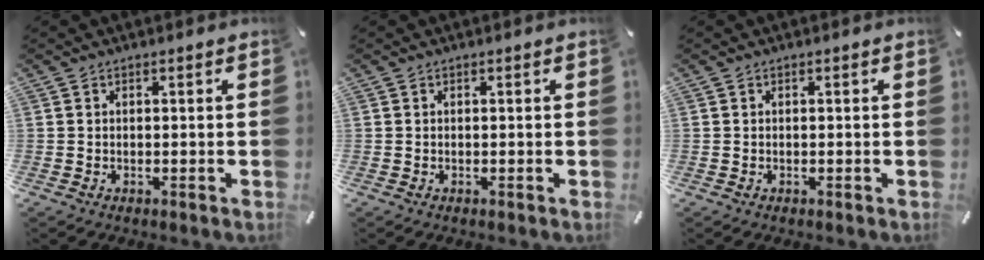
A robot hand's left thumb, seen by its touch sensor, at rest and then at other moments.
{"total": 0.0}
{"total": 0.0}